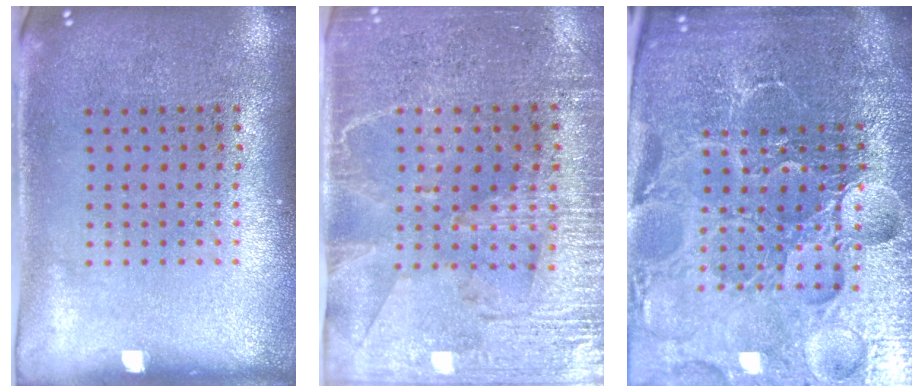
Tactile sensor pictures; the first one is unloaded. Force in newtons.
{"total": 3.3, "press": 3.0, "slide": 1.4}
{"total": 6.7, "press": 5.9, "slide": 3.2}